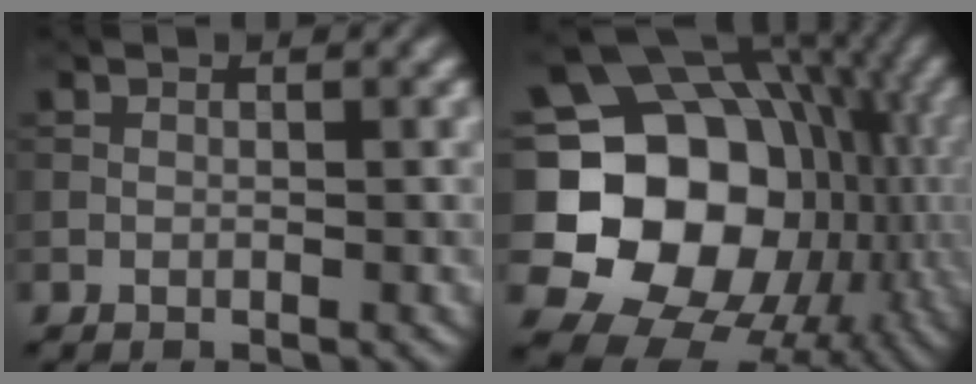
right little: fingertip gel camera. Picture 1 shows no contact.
{"total": 18.1, "force": [-2.2, 14.5, 10.6], "torque": [-0.183, -0.020, -0.037]}